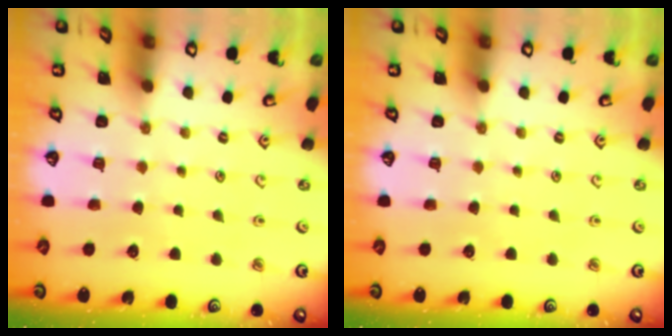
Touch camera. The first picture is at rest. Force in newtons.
{"total": 0.0}